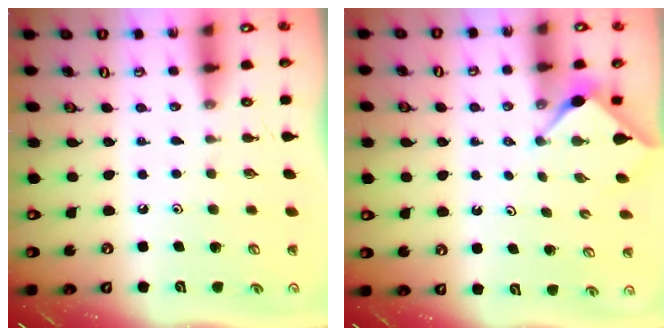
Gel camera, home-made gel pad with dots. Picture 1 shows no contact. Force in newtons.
{"total": 3.0, "press": 3.0, "slide": 0.4}